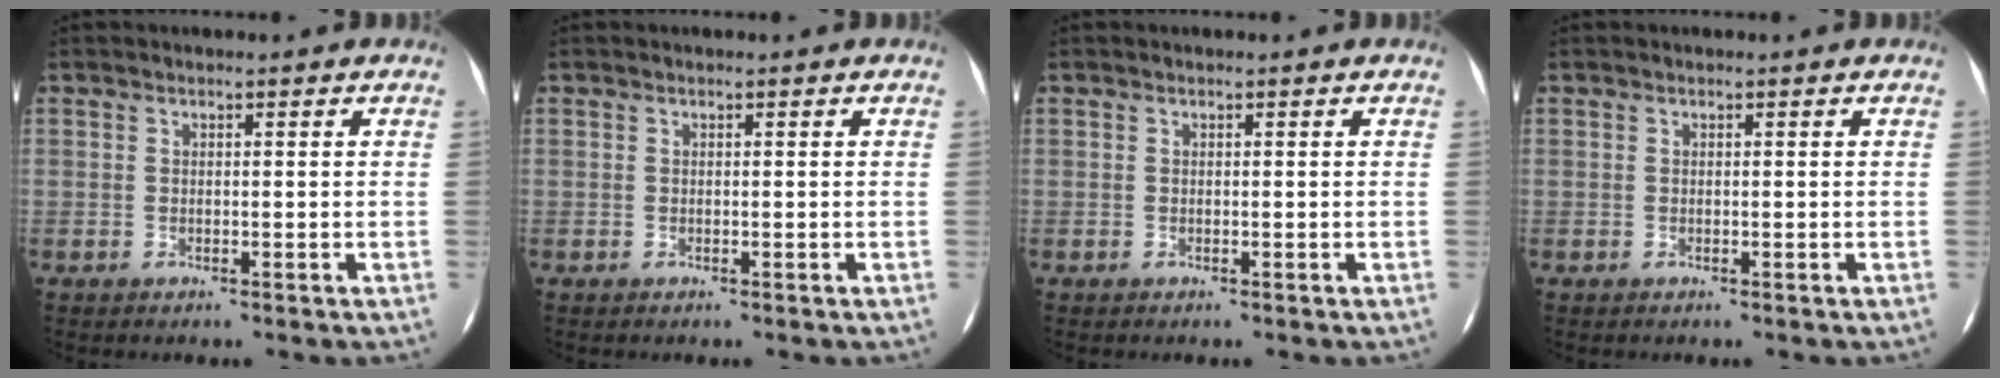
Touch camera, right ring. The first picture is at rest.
{"total": 0.0}
{"total": 0.0}
{"total": 0.0}